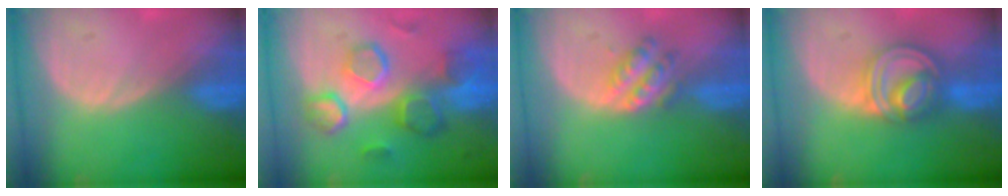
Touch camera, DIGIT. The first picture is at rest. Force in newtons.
{"total": 10.5, "press": 9.1, "slide": 5.2}
{"total": 4.7, "press": 4.6, "slide": 1.2}
{"total": 8.3, "press": 7.1, "slide": 4.4}